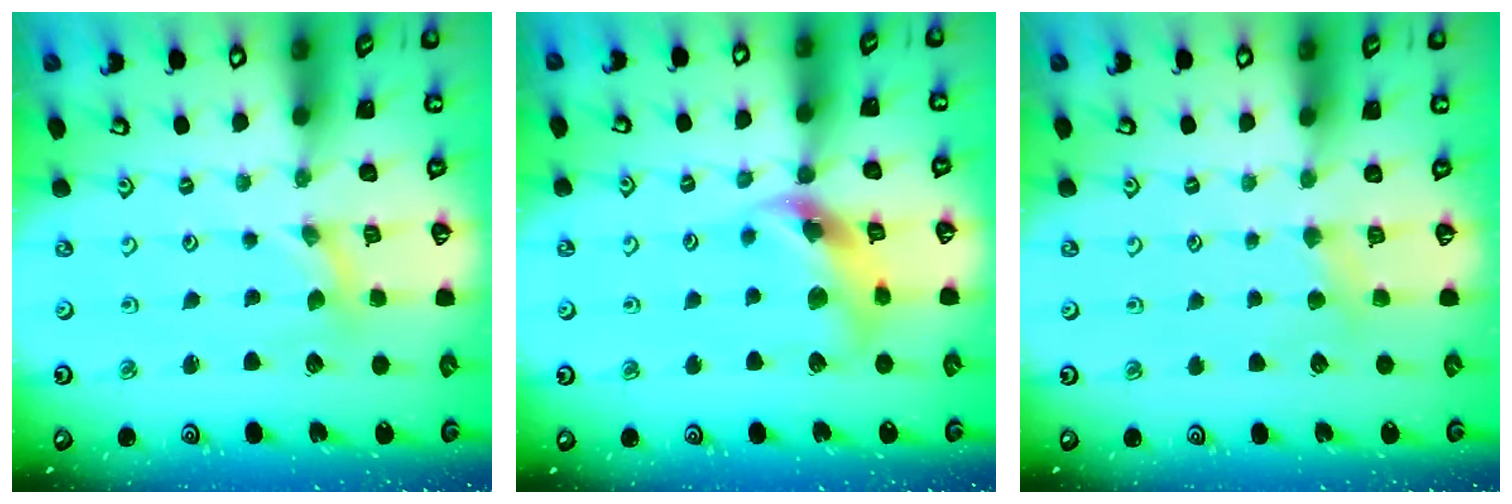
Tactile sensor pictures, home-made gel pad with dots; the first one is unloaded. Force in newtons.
{"total": 12.3, "press": 12.2, "slide": 1.7}
{"total": 2.9, "press": 2.8, "slide": 0.5}